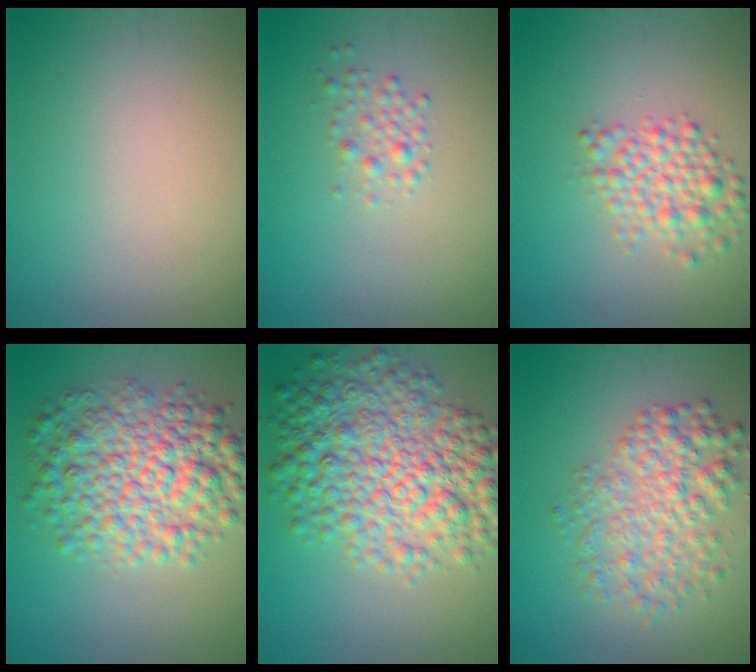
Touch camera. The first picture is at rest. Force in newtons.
{"total": 1.4, "press": 1.4, "slide": 0.0}
{"total": 3.2, "press": 3.2, "slide": 0.1}
{"total": 7.6, "press": 7.6, "slide": 0.1}
{"total": 9.1, "press": 9.1, "slide": 0.1}
{"total": 4.8, "press": 4.8, "slide": 0.1}